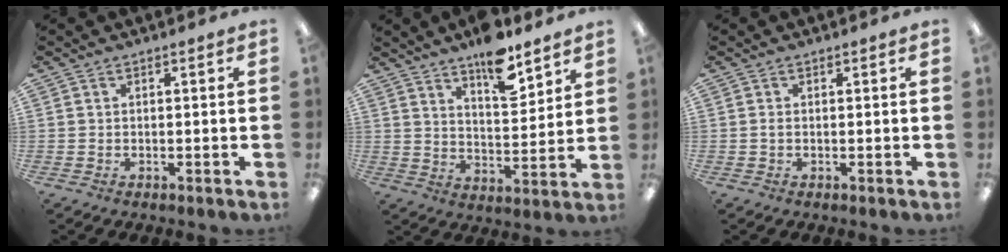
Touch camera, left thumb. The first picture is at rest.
{"total": 11.6, "force": [9.1, 3.7, 6.1], "torque": [-0.079, -0.061, 0.156]}
{"total": 0.6, "force": [0.0, 0.3, 0.5], "torque": [-0.010, 0.002, -0.001]}